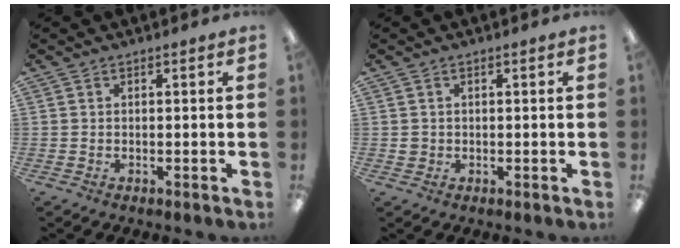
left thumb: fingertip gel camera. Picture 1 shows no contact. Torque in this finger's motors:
{"motor_torque": [-0.12, 0.29, 0.17, -0.13, -0.02]}